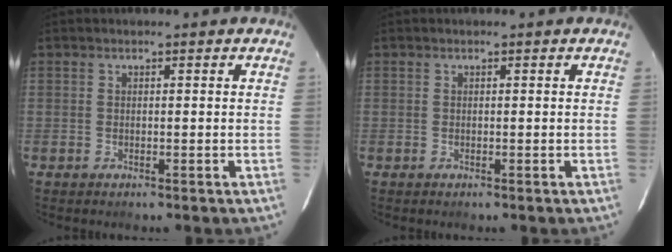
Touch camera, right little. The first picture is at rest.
{"total": 0.0}